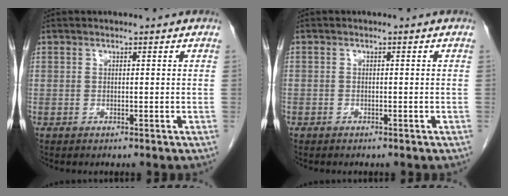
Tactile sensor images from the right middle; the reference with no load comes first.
{"total": 0.8, "force": [-0.6, 0.5, 0.1], "torque": [-0.007, 0.003, -0.011]}